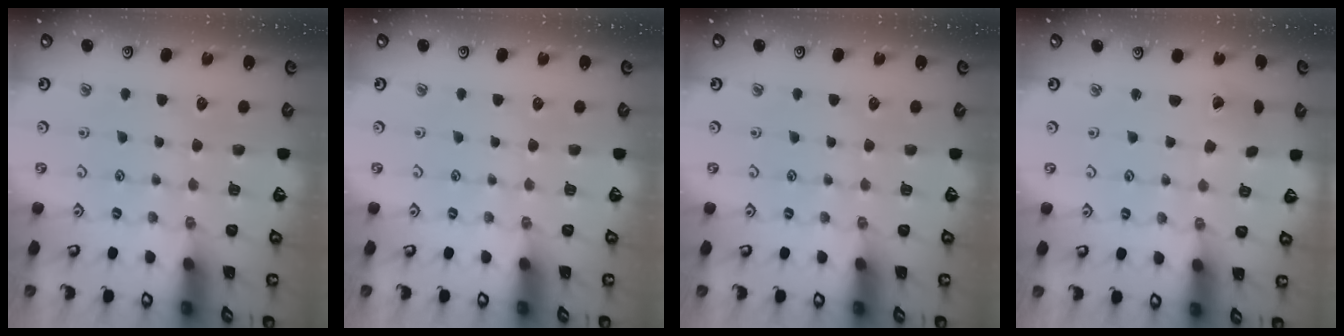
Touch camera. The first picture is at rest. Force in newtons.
{"total": 0.0}
{"total": 0.0}
{"total": 1.6, "press": 1.6, "slide": 0.1}